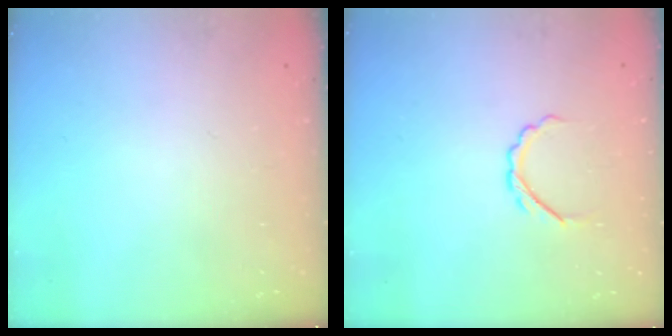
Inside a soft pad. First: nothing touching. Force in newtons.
{"total": 5.2, "press": 5.0, "slide": 1.1}